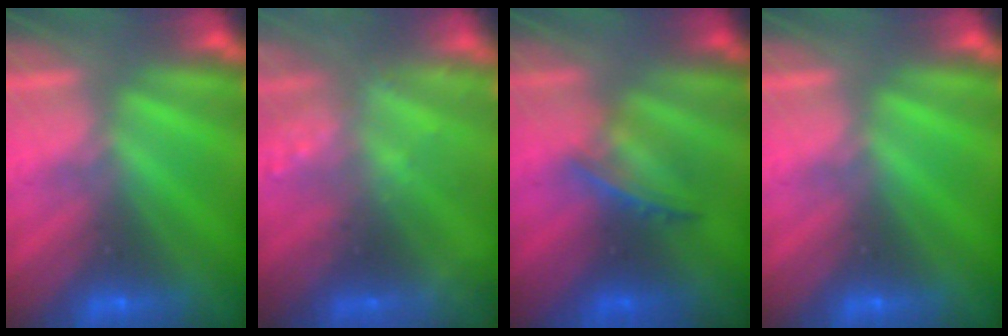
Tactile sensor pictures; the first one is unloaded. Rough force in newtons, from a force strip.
{"total": 2.3}
{"total": 3.3}
{"total": 0.0}